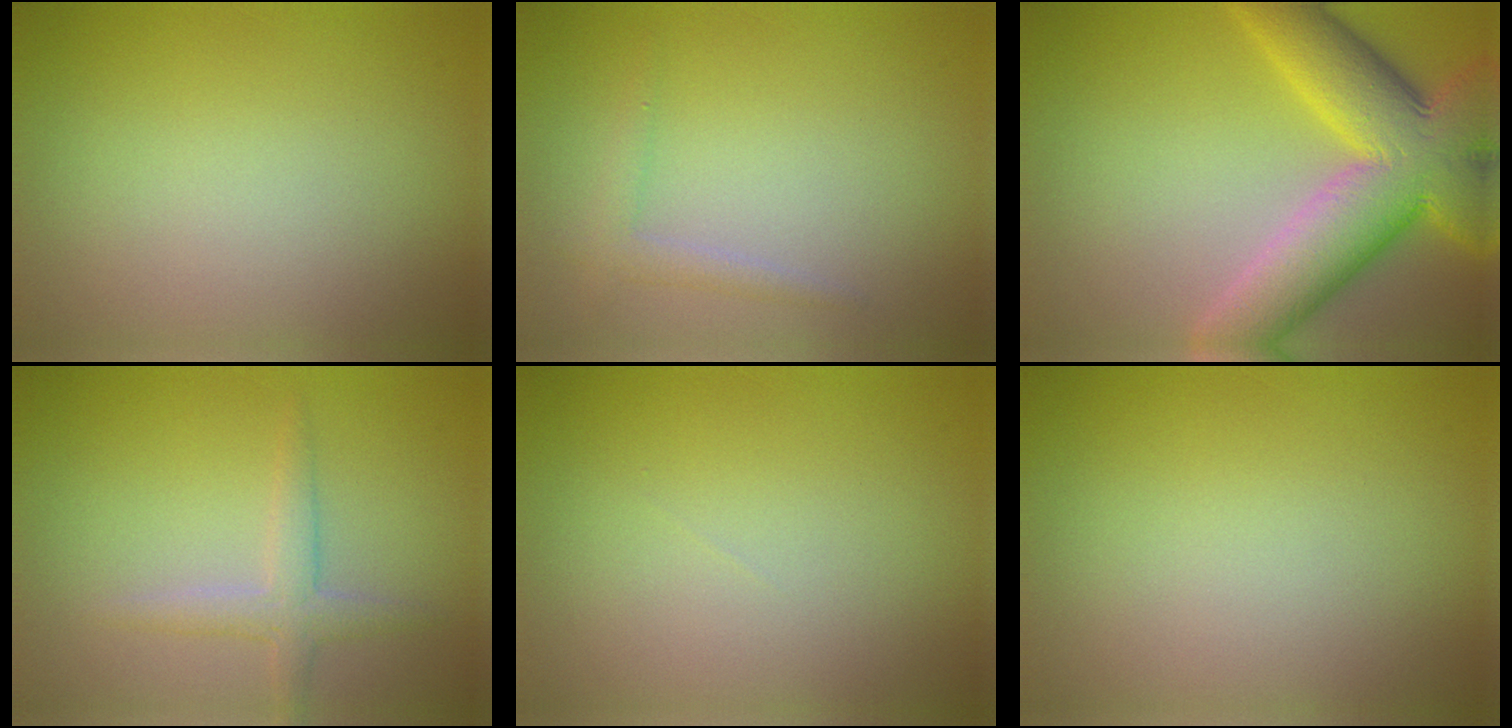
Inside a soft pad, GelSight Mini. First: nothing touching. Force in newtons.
{"total": 1.5, "press": 1.4, "slide": 0.1}
{"total": 11.3, "press": 11.3, "slide": 0.5}
{"total": 2.1, "press": 2.1, "slide": 0.1}
{"total": 0.0}
{"total": 0.0}